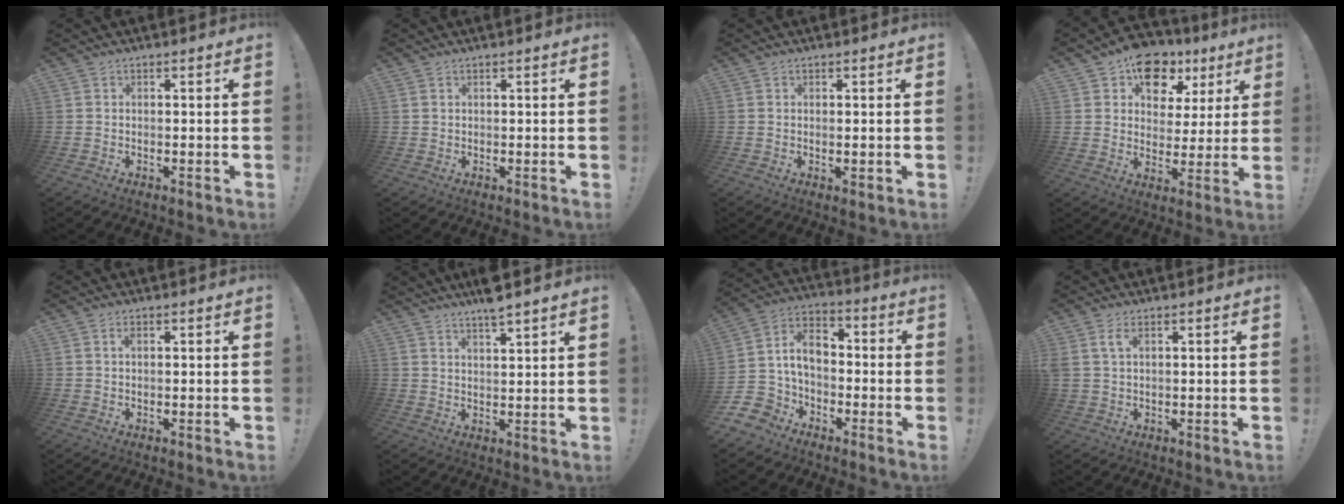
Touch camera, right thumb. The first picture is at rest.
{"total": 0.8, "force": [0.3, 0.7, 0.0], "torque": [0.007, -0.001, 0.005]}
{"total": 1.2, "force": [0.5, 0.3, 1.1], "torque": [-0.012, -0.005, 0.007]}
{"total": 13.4, "force": [7.6, 9.6, 5.6], "torque": [-0.079, -0.040, 0.139]}
{"total": 1.0, "force": [0.3, 0.5, 0.9], "torque": [-0.017, 0.004, 0.004]}
{"total": 5.5, "force": [4.8, 0.1, 2.7], "torque": [-0.042, -0.032, 0.082]}
{"total": 9.1, "force": [-1.0, 7.7, 4.7], "torque": [-0.101, 0.014, -0.013]}
{"total": 3.1, "force": [1.1, 1.1, 2.6], "torque": [-0.052, 0.002, 0.020]}